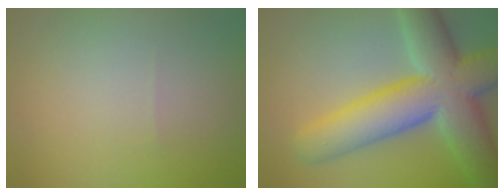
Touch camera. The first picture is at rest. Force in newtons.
{"total": 11.2, "press": 11.2, "slide": 0.6}